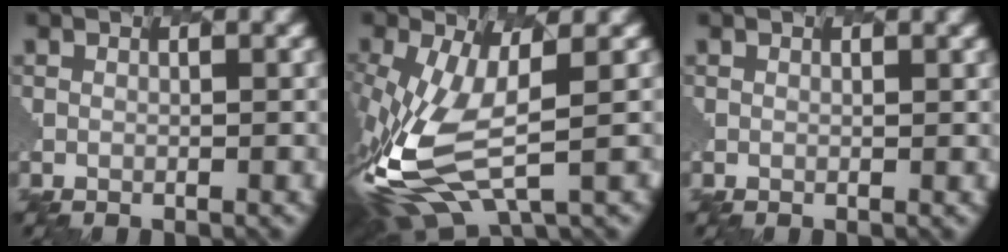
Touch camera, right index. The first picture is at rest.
{"total": 8.5, "force": [-2.3, 3.7, 7.3], "torque": [-0.197, -0.014, -0.039]}
{"total": 0.5, "force": [0.0, -0.3, -0.4], "torque": [-0.003, 0.001, 0.001]}